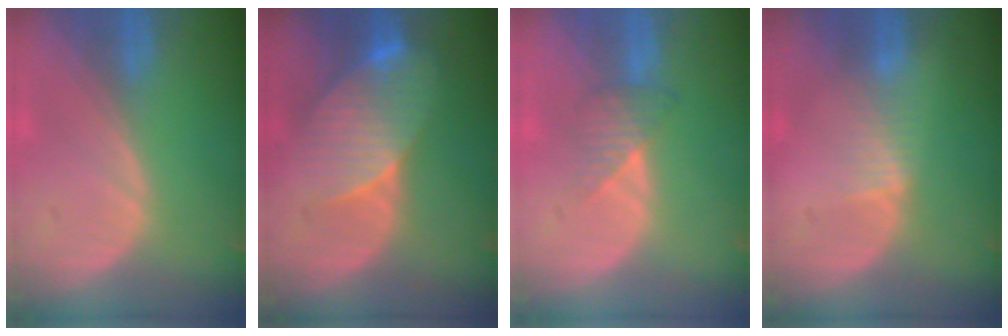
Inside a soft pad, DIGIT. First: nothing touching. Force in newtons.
{"total": 8.2, "press": 7.6, "slide": 3.1}
{"total": 3.3, "press": 3.0, "slide": 1.2}
{"total": 1.9, "press": 1.9, "slide": 0.2}